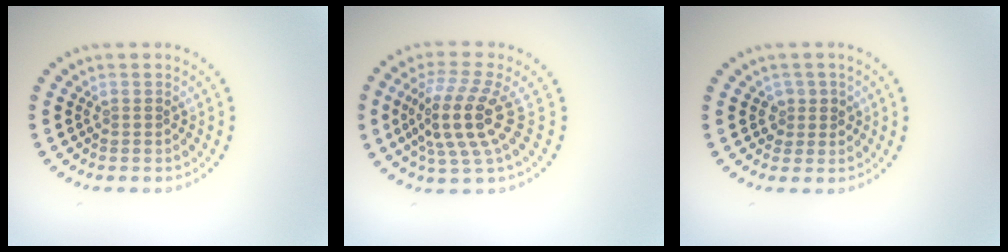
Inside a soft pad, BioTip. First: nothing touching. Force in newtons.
{"total": 4.9, "press": 3.9, "slide": 2.9}
{"total": 1.5, "press": 1.3, "slide": 0.7}